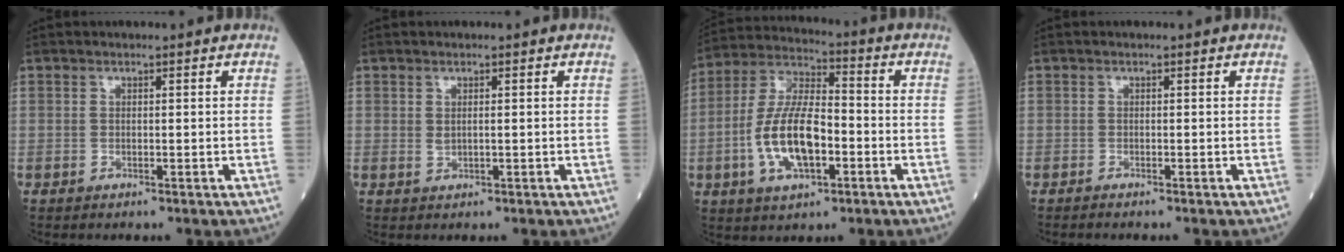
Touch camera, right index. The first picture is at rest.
{"total": 1.2, "force": [0.2, 0.5, 1.1], "torque": [-0.023, -0.003, 0.008]}
{"total": 13.4, "force": [-3.3, 5.2, 11.8], "torque": [-0.244, 0.011, -0.062]}
{"total": 1.0, "force": [-0.9, -0.1, 0.4], "torque": [-0.006, 0.001, -0.015]}